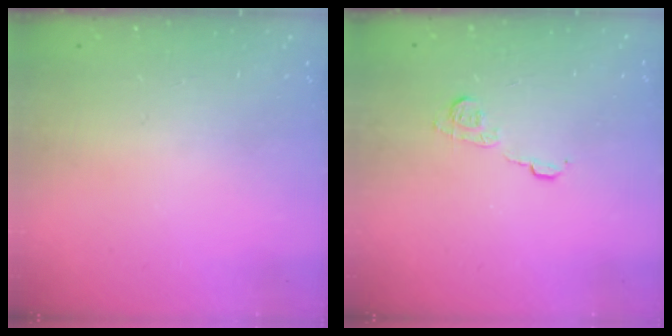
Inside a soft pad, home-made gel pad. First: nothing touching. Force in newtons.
{"total": 6.8, "press": 6.8, "slide": 0.5}